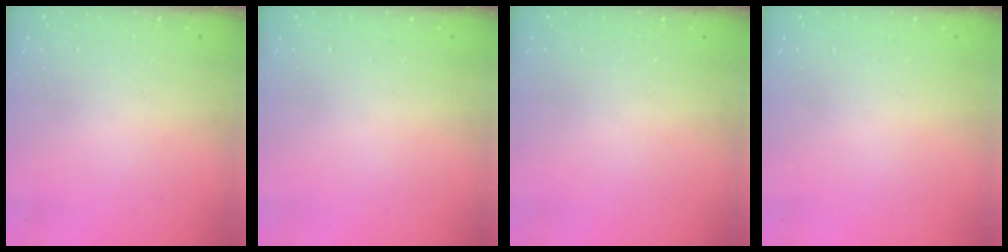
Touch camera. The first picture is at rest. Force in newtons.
{"total": 0.0}
{"total": 0.0}
{"total": 0.0}